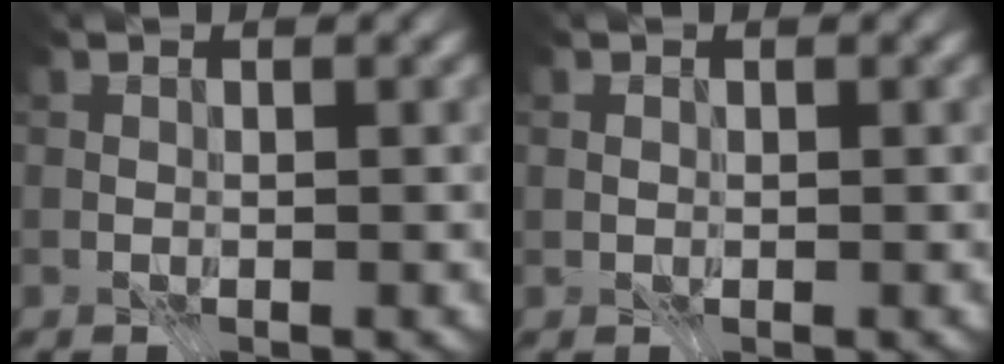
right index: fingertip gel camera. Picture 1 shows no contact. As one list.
[{"total": 0.5, "force": [0.0, 0.5, 0.2], "torque": [-0.005, 0.000, -0.001]}]